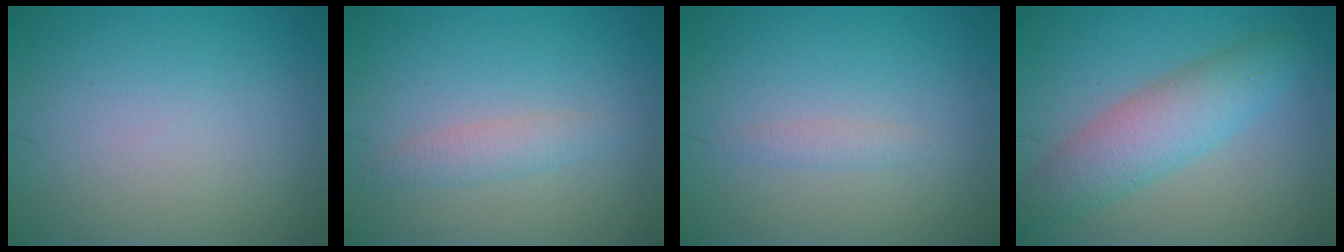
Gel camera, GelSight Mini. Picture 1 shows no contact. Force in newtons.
{"total": 1.9, "press": 1.9, "slide": 0.0}
{"total": 0.9, "press": 0.9, "slide": 0.0}
{"total": 5.3, "press": 5.3, "slide": 0.2}